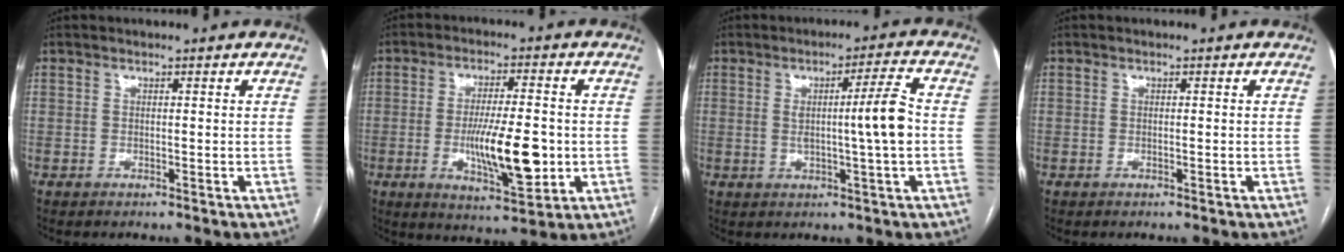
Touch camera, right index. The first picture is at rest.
{"total": 11.7, "force": [-1.9, 2.6, 11.2], "torque": [-0.195, -0.014, -0.025]}
{"total": 7.0, "force": [0.2, -0.7, 6.9], "torque": [-0.109, 0.000, 0.007]}
{"total": 0.0}